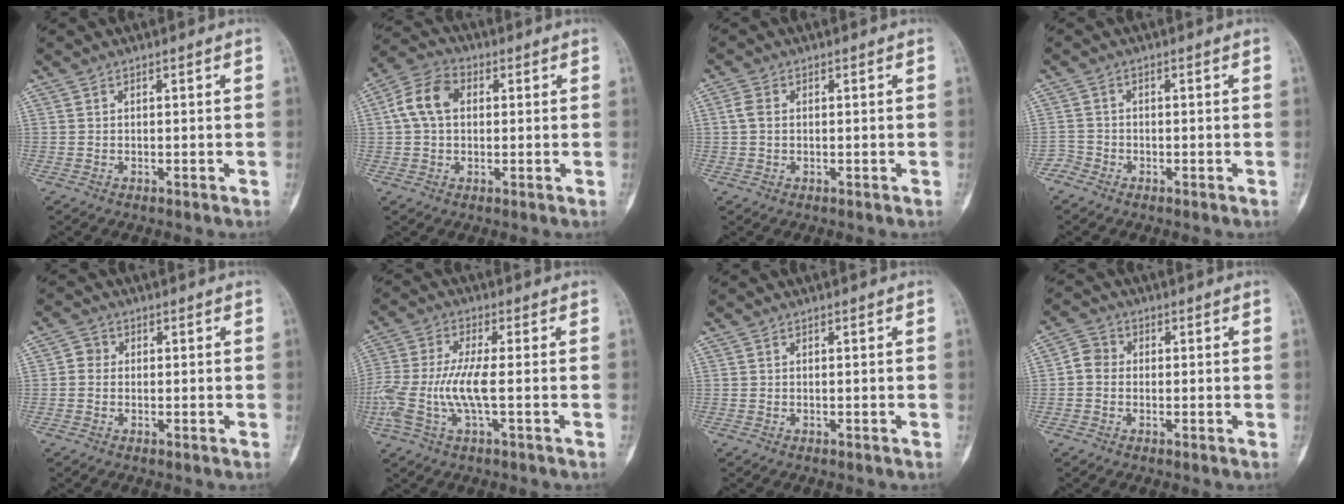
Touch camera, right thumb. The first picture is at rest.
{"total": 8.4, "force": [1.4, 5.9, 5.8], "torque": [-0.108, 0.025, 0.019]}
{"total": 2.7, "force": [0.3, 1.9, 1.9], "torque": [-0.044, 0.004, 0.001]}
{"total": 1.9, "force": [-1.4, 1.3, -0.4], "torque": [0.012, 0.006, -0.034]}
{"total": 2.5, "force": [-0.1, 2.3, 0.9], "torque": [-0.003, 0.006, -0.008]}
{"total": 10.2, "force": [-1.7, 2.8, 9.6], "torque": [-0.244, 0.010, -0.037]}
{"total": 0.0}
{"total": 3.8, "force": [-0.4, 3.4, 1.6], "torque": [-0.018, 0.010, -0.016]}